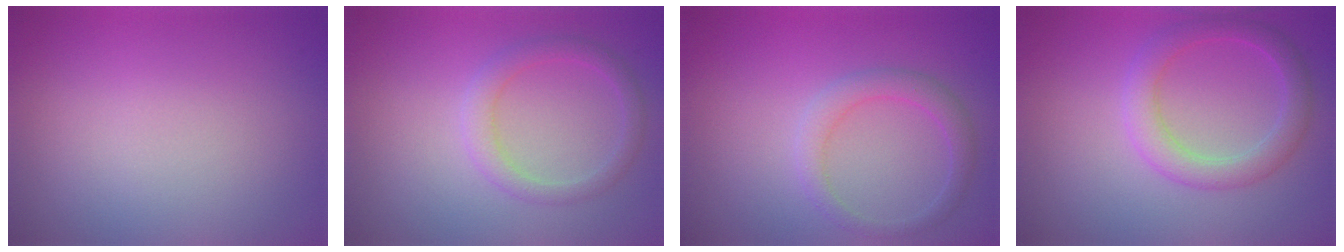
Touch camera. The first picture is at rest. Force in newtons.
{"total": 2.2, "press": 2.2, "slide": 0.1}
{"total": 2.2, "press": 2.2, "slide": 0.1}
{"total": 3.2, "press": 3.2, "slide": 0.0}